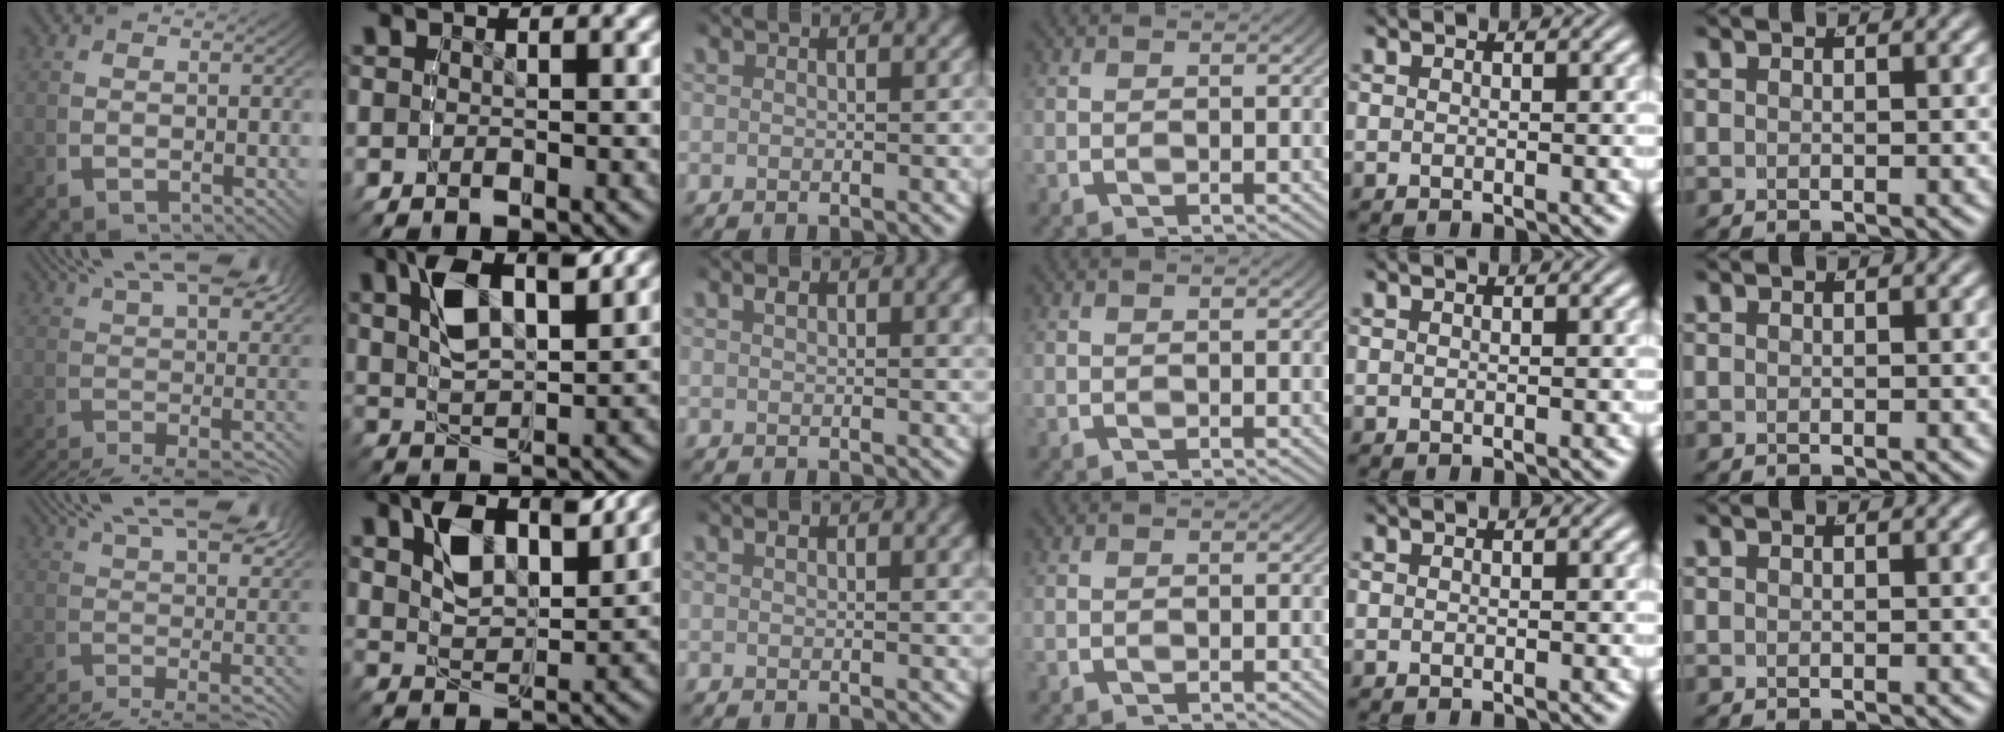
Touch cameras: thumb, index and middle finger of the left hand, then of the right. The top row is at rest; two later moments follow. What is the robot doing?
{"motion": "lift_and_place", "object": "glasses"}